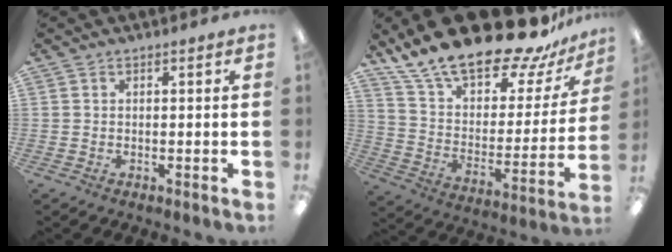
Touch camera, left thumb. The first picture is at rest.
{"total": 24.2, "force": [19.8, 8.3, 11.2], "torque": [-0.188, -0.138, 0.342]}